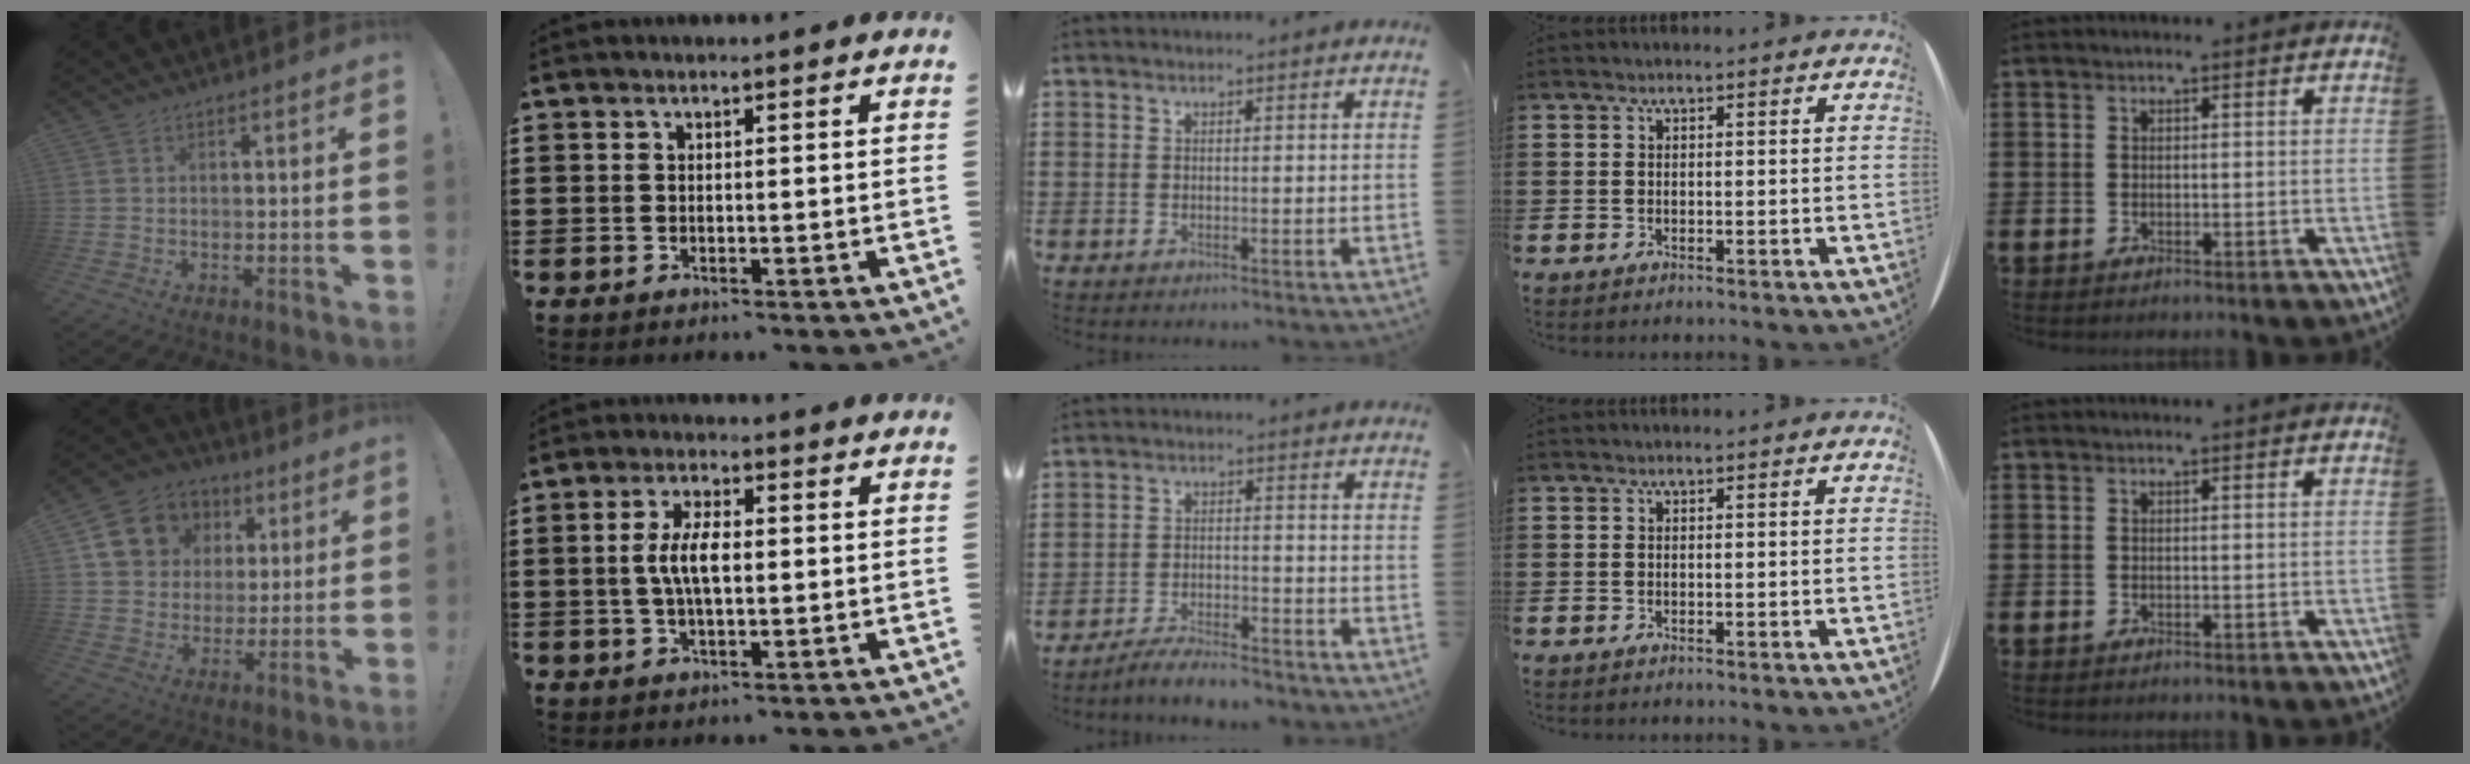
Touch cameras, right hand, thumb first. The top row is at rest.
{"thumb": {"total": 12.5, "force": [4.5, 10.8, 4.3], "torque": [-0.063, -0.017, 0.099]}, "index": {"total": 5.6, "force": [0.1, 2.0, 5.2], "torque": [-0.112, 0.000, -0.004]}, "middle": {"total": 4.6, "force": [-4.4, 0.5, 1.3], "torque": [-0.029, 0.001, -0.091]}}